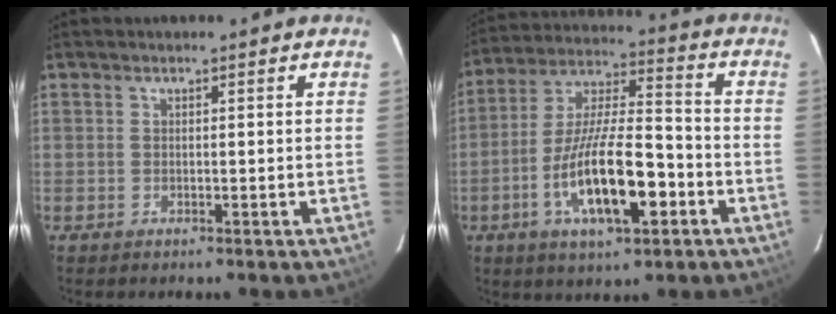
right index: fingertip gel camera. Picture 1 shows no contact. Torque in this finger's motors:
{"motor_torque": [1.28, -0.85, 1.06, 0.21]}